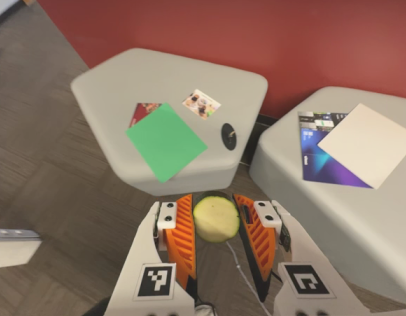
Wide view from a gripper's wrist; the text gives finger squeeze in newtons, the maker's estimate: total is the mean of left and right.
{"total": 11.6, "left": 11.8, "right": 11.4}